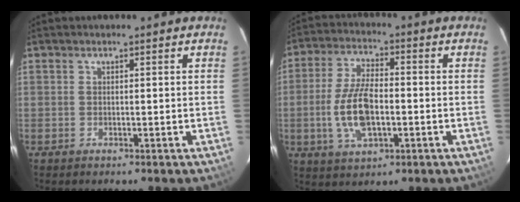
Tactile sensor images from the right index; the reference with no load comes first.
{"total": 11.2, "force": [-2.1, 5.1, 9.8], "torque": [-0.202, 0.001, -0.036]}